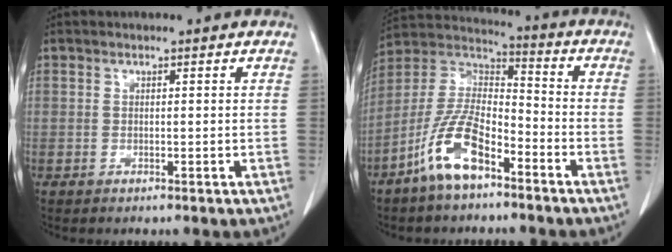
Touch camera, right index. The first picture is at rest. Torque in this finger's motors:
{"motor_torque": [0.05, 0.00, -0.16, -0.15]}